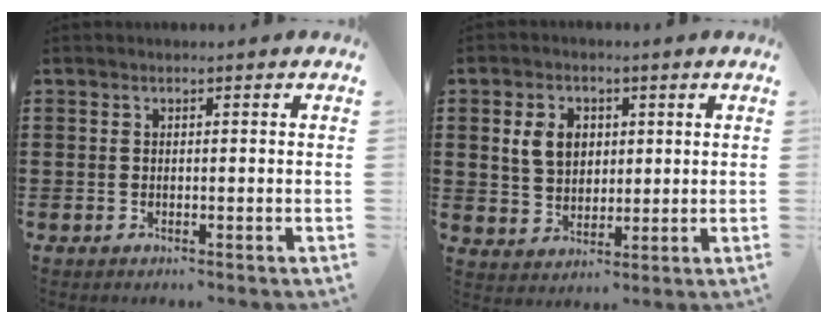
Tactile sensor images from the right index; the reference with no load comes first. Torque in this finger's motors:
{"motor_torque": [1.07, 1.07, 0.29, 0.08]}